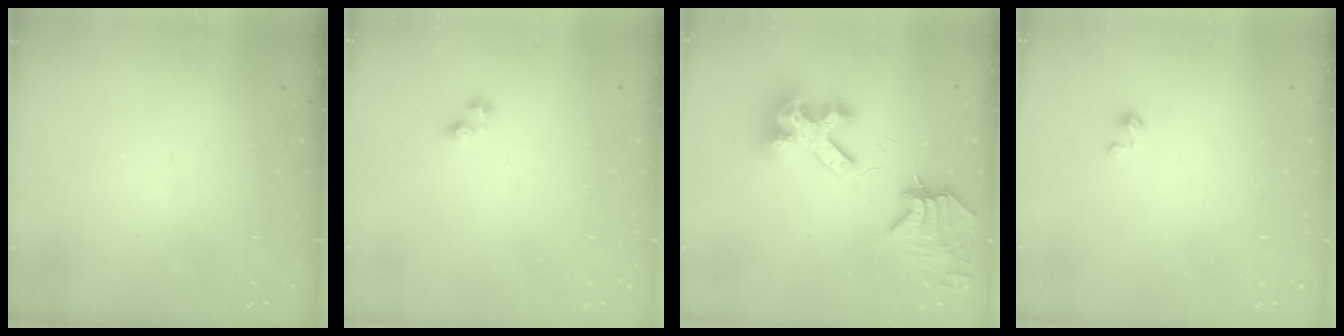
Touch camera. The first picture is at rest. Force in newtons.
{"total": 2.2, "press": 2.2, "slide": 0.3}
{"total": 11.6, "press": 11.5, "slide": 0.9}
{"total": 2.3, "press": 2.2, "slide": 0.3}